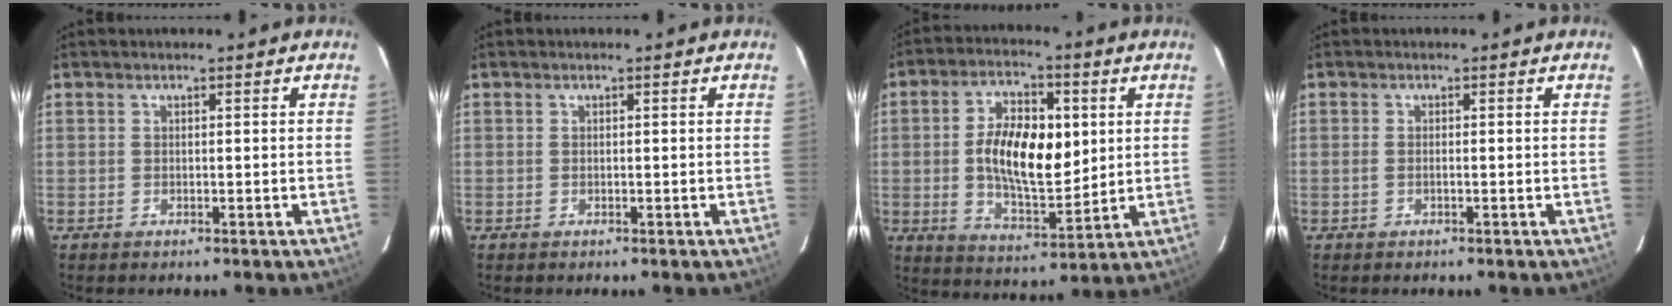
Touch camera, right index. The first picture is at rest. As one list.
[{"total": 0.0}, {"total": 14.3, "force": [1.6, 7.1, 12.3], "torque": [-0.221, 0.008, 0.035]}, {"total": 0.7, "force": [-0.3, 0.3, 0.6], "torque": [-0.012, 0.001, -0.005]}]